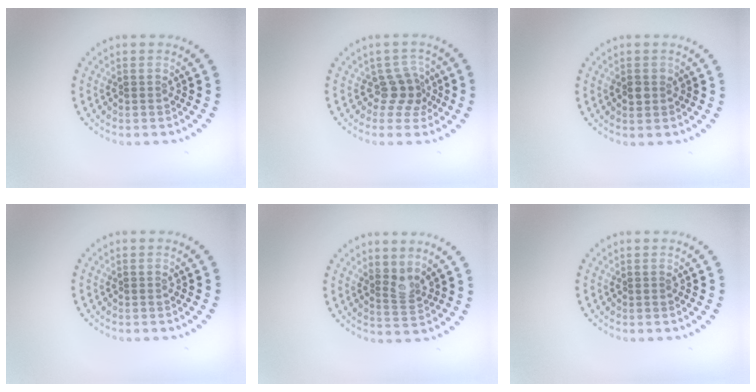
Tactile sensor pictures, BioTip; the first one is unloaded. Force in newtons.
{"total": 2.4, "press": 1.8, "slide": 1.7}
{"total": 1.1, "press": 1.0, "slide": 0.3}
{"total": 0.0}
{"total": 2.1, "press": 1.7, "slide": 1.2}
{"total": 0.0}